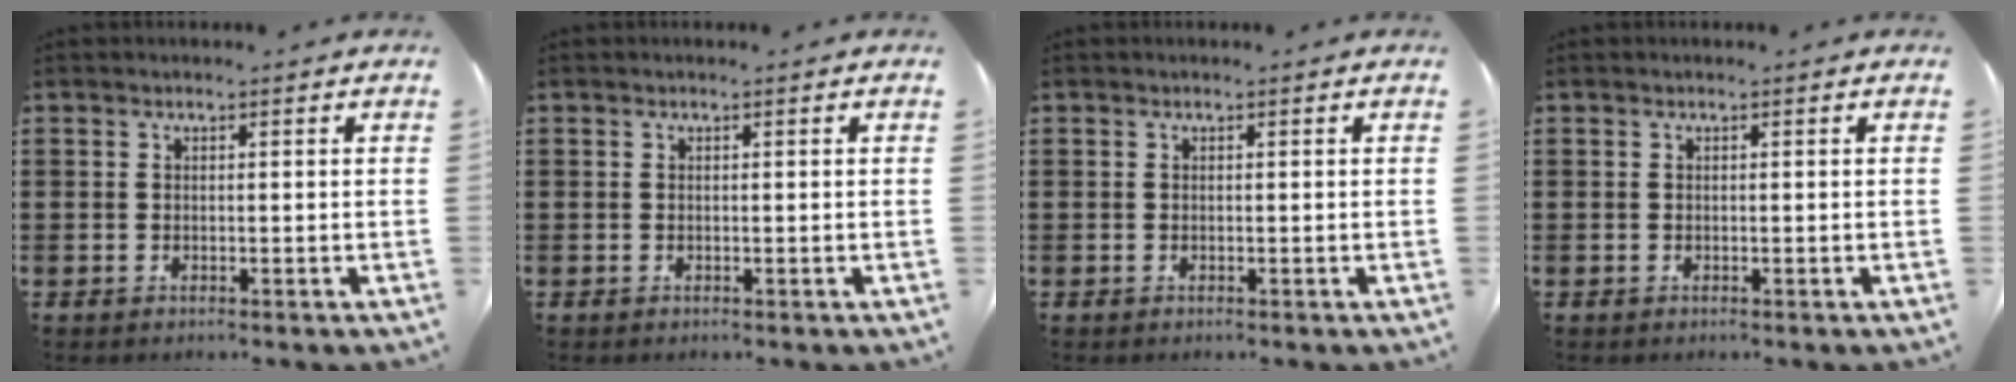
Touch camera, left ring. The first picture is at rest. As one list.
[{"total": 0.0}, {"total": 0.0}, {"total": 0.0}]